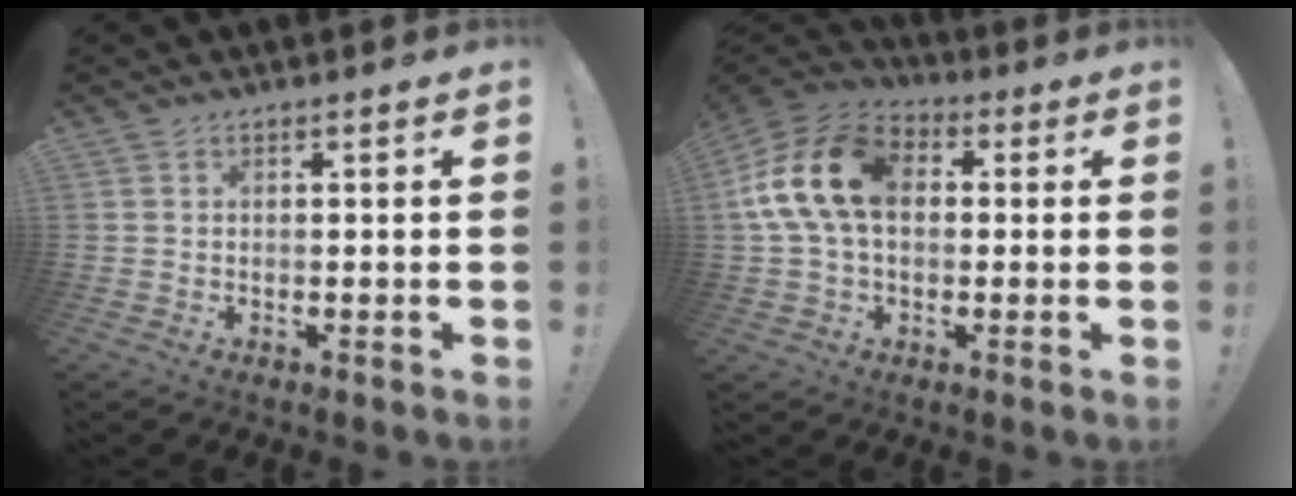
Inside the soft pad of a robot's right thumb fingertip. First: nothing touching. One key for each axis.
{"total": 17.3, "fx": 2.6, "fy": 11.8, "fz": 12.4, "tx": -0.228, "ty": 0.015, "tz": 0.048}